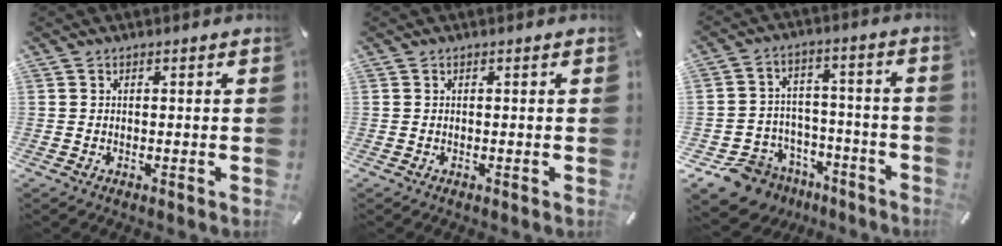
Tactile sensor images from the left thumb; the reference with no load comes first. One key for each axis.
{"total": 0.0}
{"total": 10.5, "fx": -7.2, "fy": 7.4, "fz": 1.8, "tx": -0.031, "ty": 0.042, "tz": -0.121}